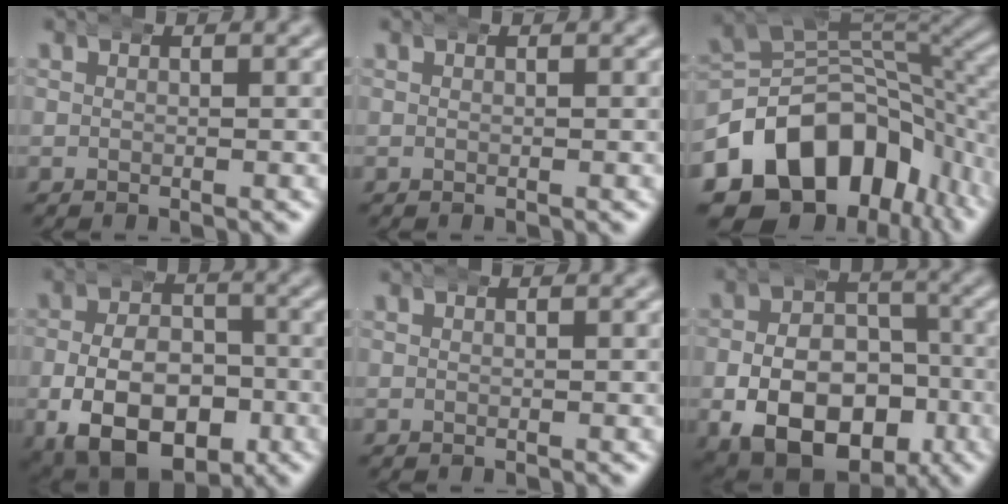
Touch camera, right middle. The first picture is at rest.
{"total": 0.0}
{"total": 18.0, "force": [-5.0, 12.7, 11.6], "torque": [-0.223, -0.057, -0.057]}
{"total": 12.5, "force": [-5.2, 8.4, 7.7], "torque": [-0.138, -0.049, -0.062]}
{"total": 0.0}
{"total": 13.3, "force": [-5.1, 9.8, 7.4], "torque": [-0.136, -0.046, -0.067]}